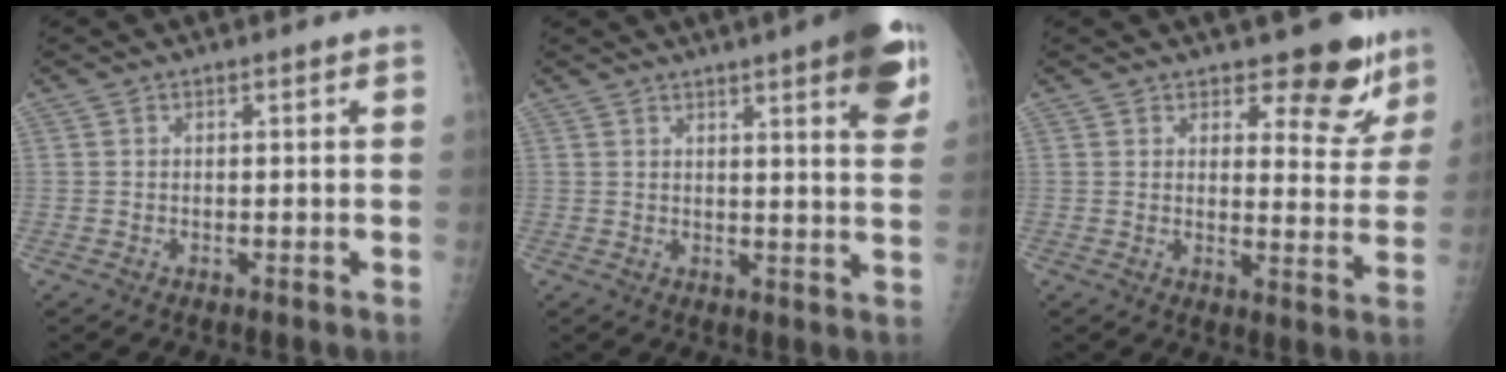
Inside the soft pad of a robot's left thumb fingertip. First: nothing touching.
{"total": 12.4, "force": [6.7, 2.3, 10.2], "torque": [-0.107, -0.024, 0.076]}
{"total": 9.2, "force": [7.1, 4.2, 4.3], "torque": [-0.014, -0.052, 0.091]}